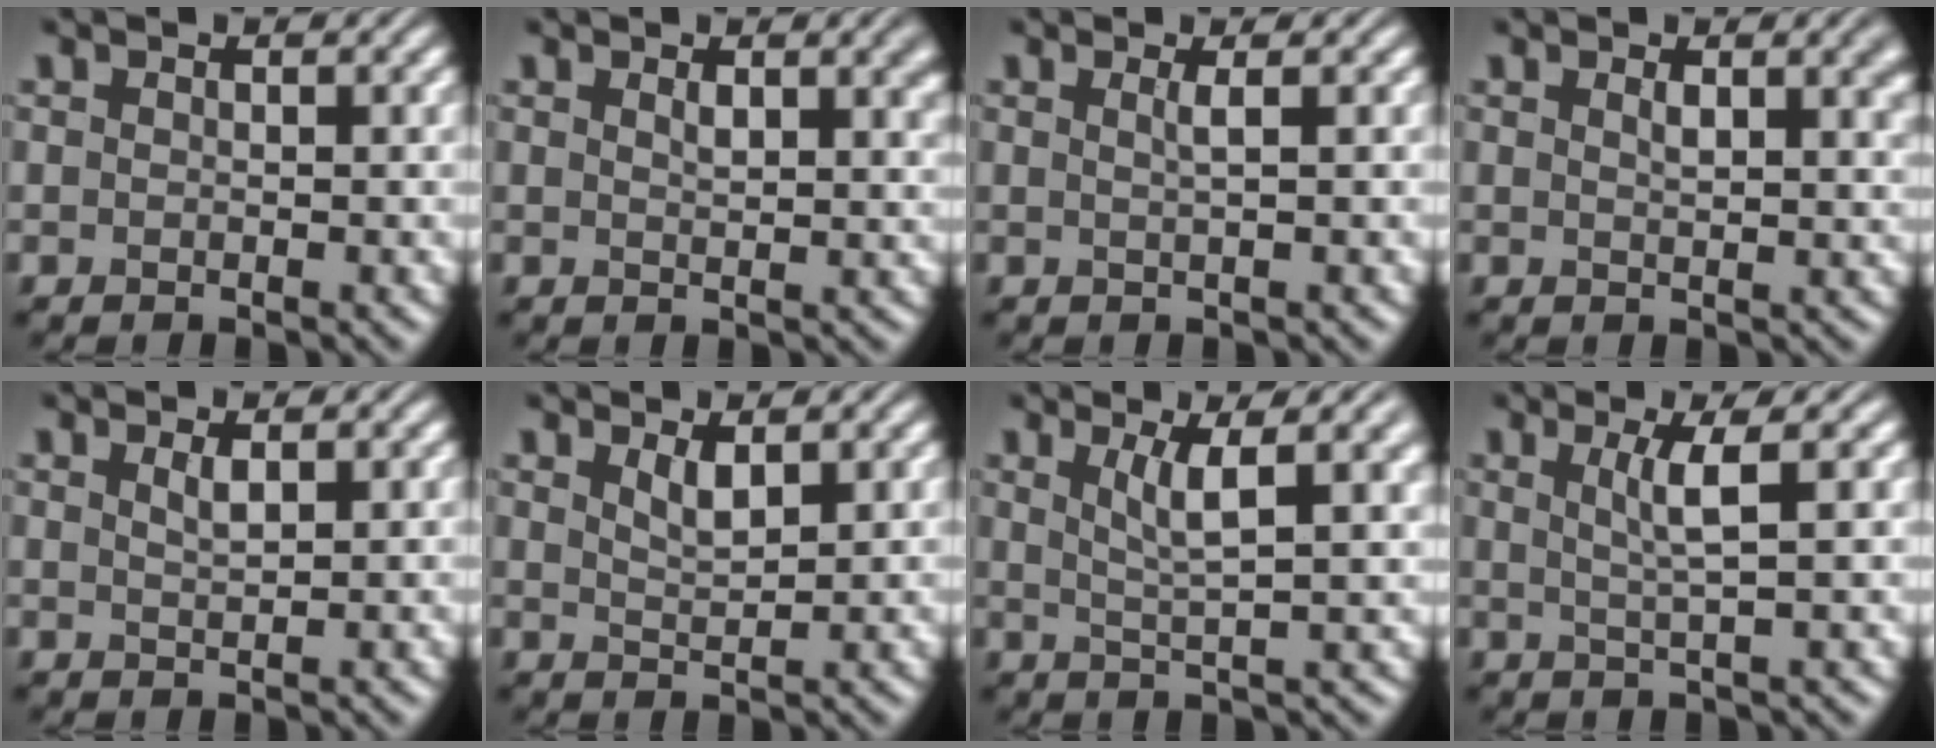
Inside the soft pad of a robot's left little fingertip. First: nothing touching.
{"total": 3.0, "force": [1.4, 1.0, 2.4], "torque": [-0.026, 0.003, 0.024]}
{"total": 1.2, "force": [0.4, 0.4, 1.1], "torque": [-0.013, 0.002, 0.002]}
{"total": 3.3, "force": [1.5, 1.2, 2.7], "torque": [-0.029, 0.005, 0.022]}
{"total": 1.0, "force": [0.6, 0.2, 0.8], "torque": [-0.016, 0.001, 0.012]}
{"total": 1.6, "force": [1.1, 0.4, 1.1], "torque": [-0.023, -0.003, 0.022]}
{"total": 4.9, "force": [1.9, 1.0, 4.4], "torque": [-0.071, 0.003, 0.032]}
{"total": 3.0, "force": [0.9, 0.5, 2.8], "torque": [-0.048, -0.001, 0.016]}